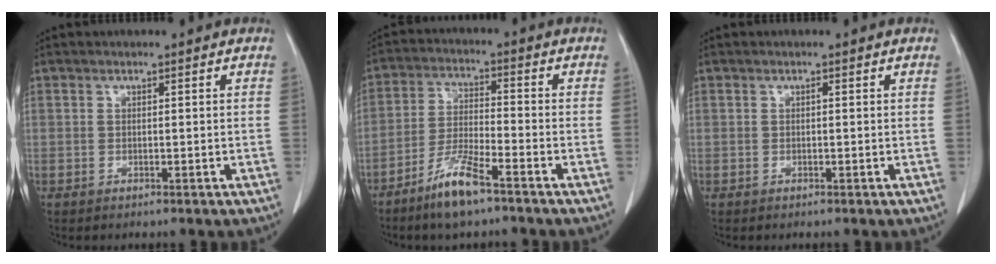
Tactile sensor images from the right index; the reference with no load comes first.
{"total": 8.0, "force": [-5.7, 0.9, 5.6], "torque": [-0.119, -0.015, -0.110]}
{"total": 0.0}